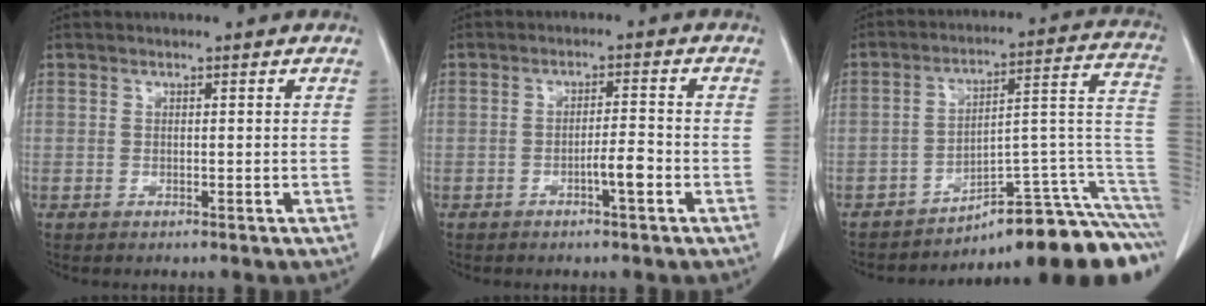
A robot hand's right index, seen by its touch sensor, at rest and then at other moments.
{"total": 3.4, "force": [-1.6, 0.2, 3.0], "torque": [-0.046, 0.001, -0.027]}
{"total": 14.3, "force": [-10.9, 2.7, 8.9], "torque": [-0.046, 0.085, -0.140]}